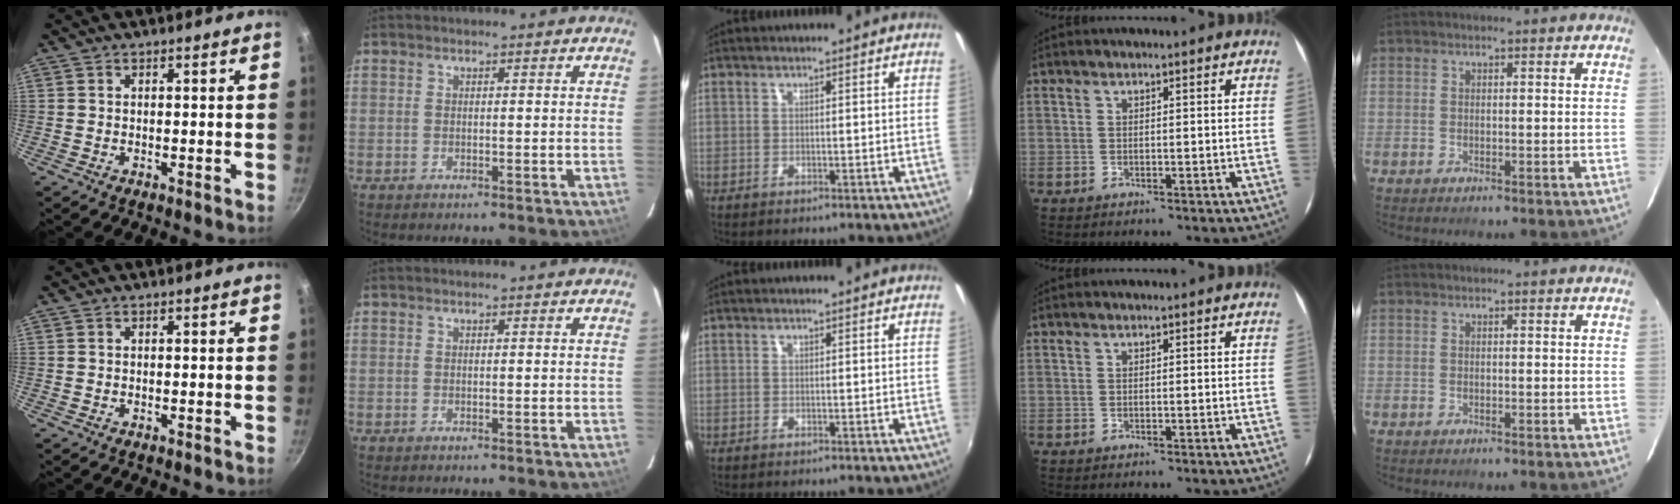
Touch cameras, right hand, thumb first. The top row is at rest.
{}